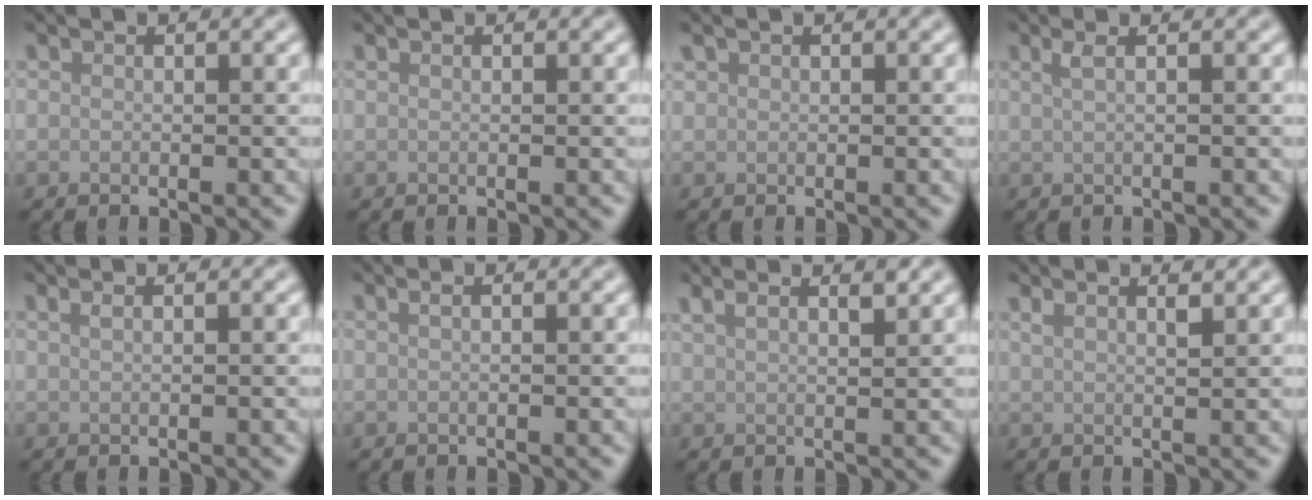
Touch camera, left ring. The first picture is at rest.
{"total": 0.0}
{"total": 1.0, "force": [0.6, 0.7, 0.2], "torque": [-0.004, 0.002, 0.015]}
{"total": 1.6, "force": [0.6, 0.7, 1.3], "torque": [-0.018, 0.001, 0.002]}
{"total": 1.1, "force": [0.6, 0.5, 0.7], "torque": [-0.008, -0.001, 0.004]}
{"total": 0.7, "force": [0.3, 0.3, 0.6], "torque": [-0.007, 0.002, 0.001]}
{"total": 3.4, "force": [2.4, 1.1, 2.2], "torque": [-0.010, 0.015, 0.013]}
{"total": 2.1, "force": [1.4, 0.7, 1.4], "torque": [-0.011, 0.002, 0.014]}